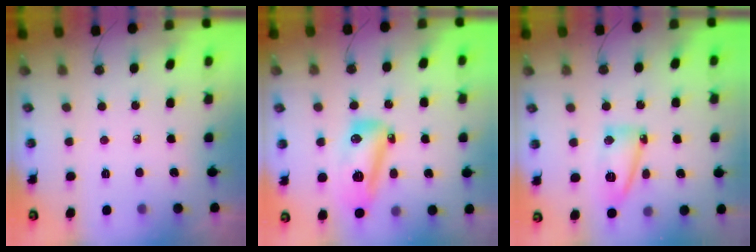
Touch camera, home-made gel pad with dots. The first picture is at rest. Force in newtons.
{"total": 13.6, "press": 13.6, "slide": 1.3}
{"total": 9.7, "press": 9.6, "slide": 0.7}